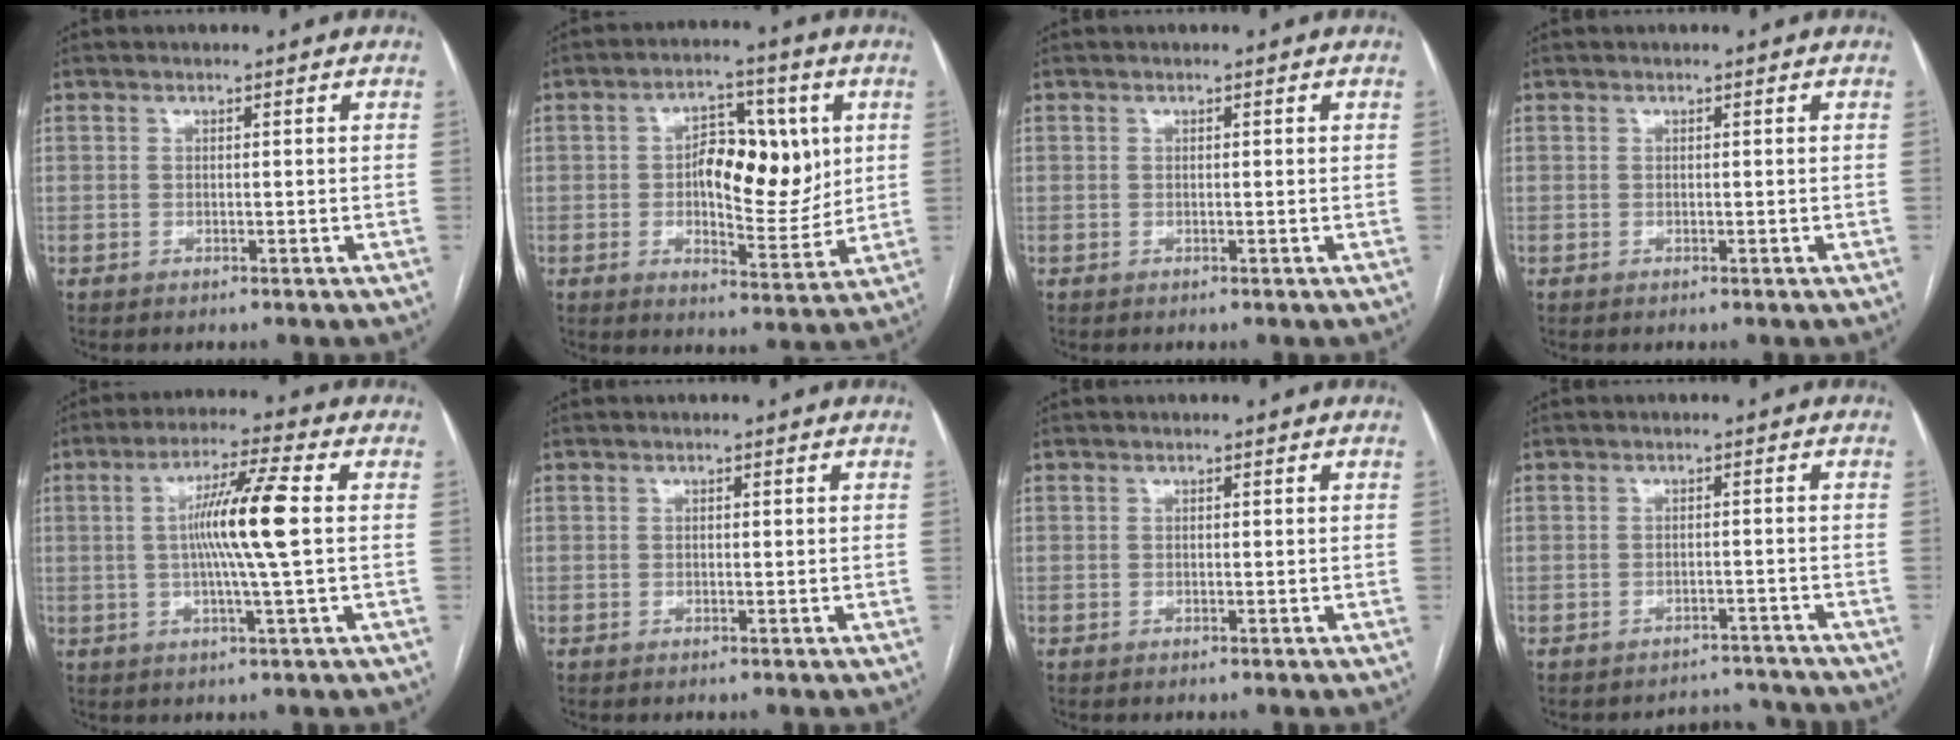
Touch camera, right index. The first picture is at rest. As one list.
[{"total": 11.7, "force": [1.7, 5.4, 10.2], "torque": [-0.152, 0.016, 0.032]}, {"total": 0.0}, {"total": 0.0}, {"total": 10.0, "force": [0.7, -0.8, 9.9], "torque": [-0.183, 0.003, 0.009]}, {"total": 0.6, "force": [0.1, 0.2, 0.5], "torque": [-0.011, 0.001, 0.002]}, {"total": 0.0}, {"total": 4.3, "force": [-4.0, 0.9, -1.2], "torque": [0.018, 0.015, -0.049]}]